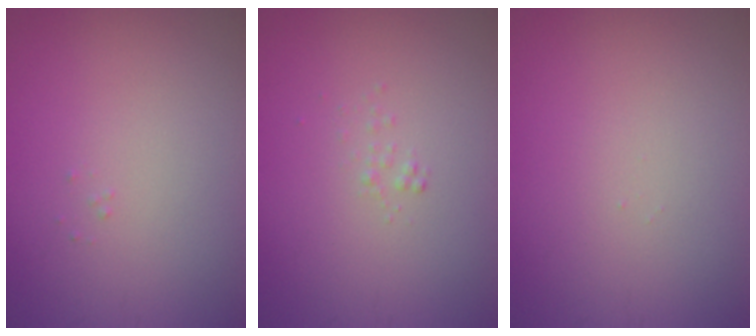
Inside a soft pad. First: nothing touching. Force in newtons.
{"total": 0.5, "press": 0.5, "slide": 0.0}
{"total": 0.0}